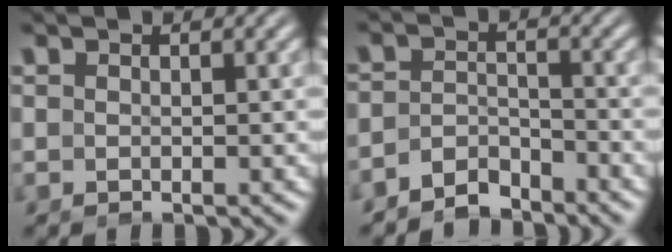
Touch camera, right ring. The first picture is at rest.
{"total": 4.8, "force": [-4.0, 2.2, 1.4], "torque": [-0.022, -0.024, -0.062]}